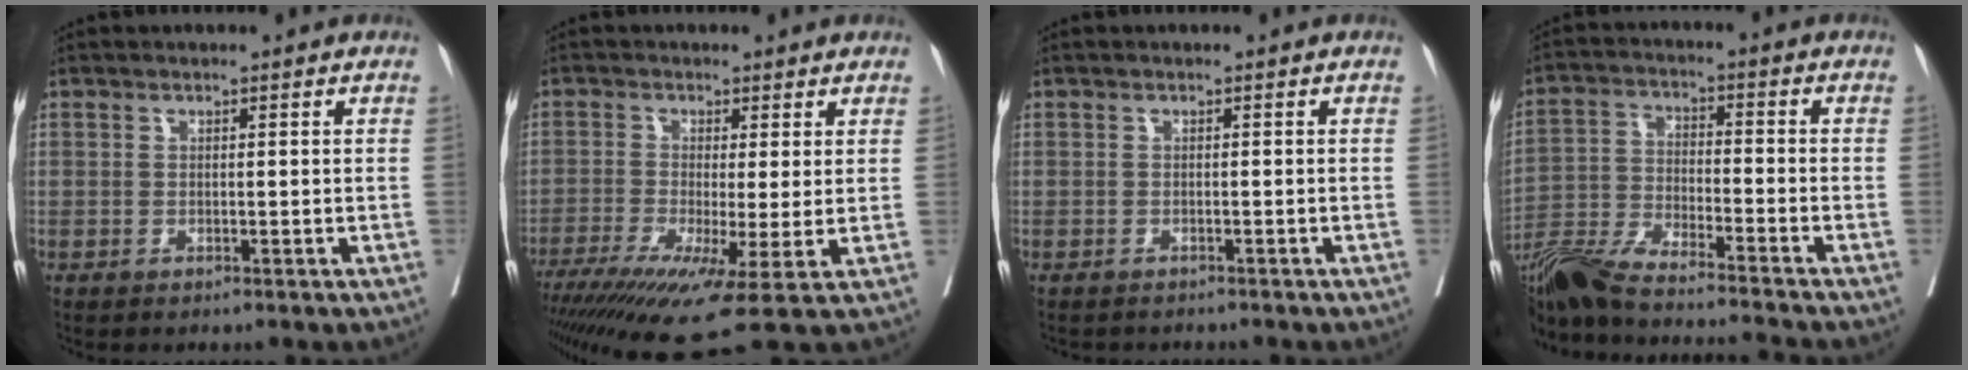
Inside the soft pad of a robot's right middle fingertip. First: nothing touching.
{"total": 11.1, "force": [-5.6, 0.2, 9.6], "torque": [-0.145, -0.025, -0.088]}
{"total": 2.6, "force": [-2.4, 0.9, 0.5], "torque": [-0.015, -0.004, -0.031]}
{"total": 16.8, "force": [-14.9, -0.5, 7.6], "torque": [-0.147, -0.023, -0.262]}